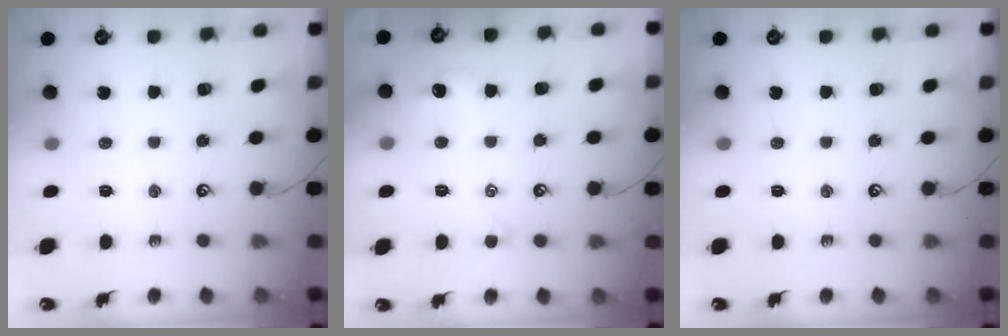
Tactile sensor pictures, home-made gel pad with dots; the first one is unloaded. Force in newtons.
{"total": 1.4, "press": 1.3, "slide": 0.6}
{"total": 0.0}